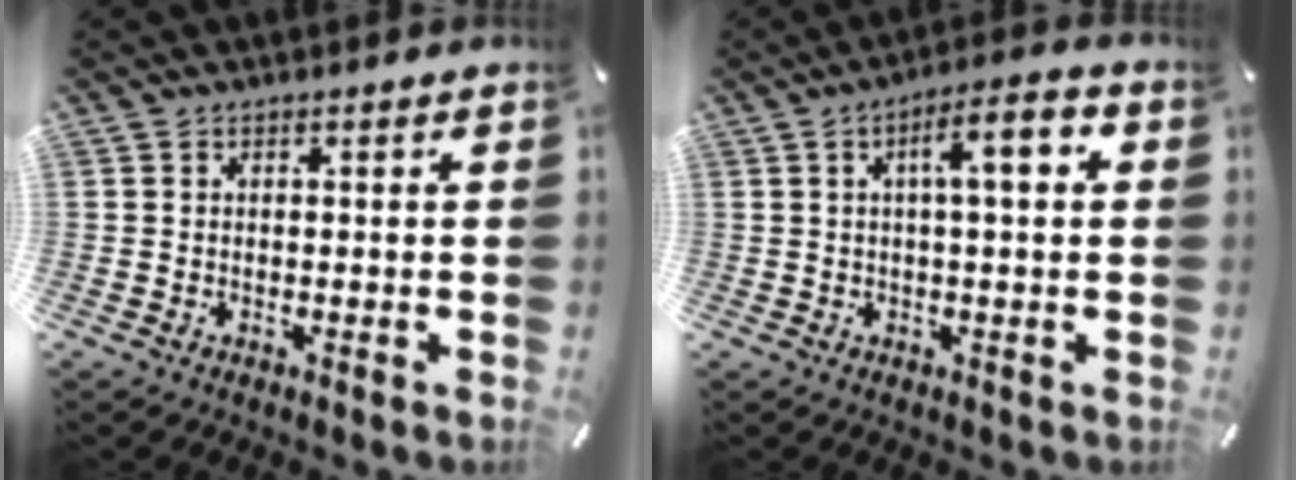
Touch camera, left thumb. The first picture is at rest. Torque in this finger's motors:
{"motor_torque": [1.41, 1.36, 0.91, -0.33, 0.09]}